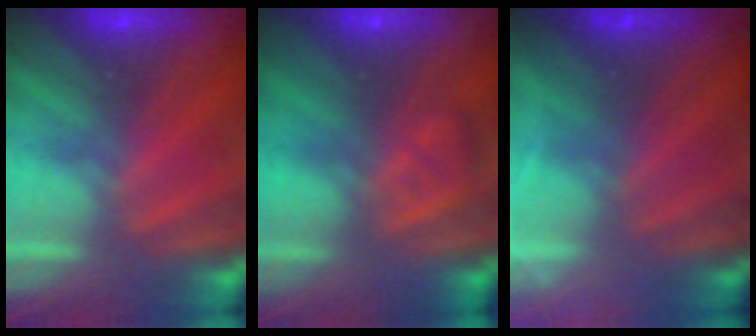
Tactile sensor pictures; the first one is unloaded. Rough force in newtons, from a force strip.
{"total": 8.7}
{"total": 2.6}